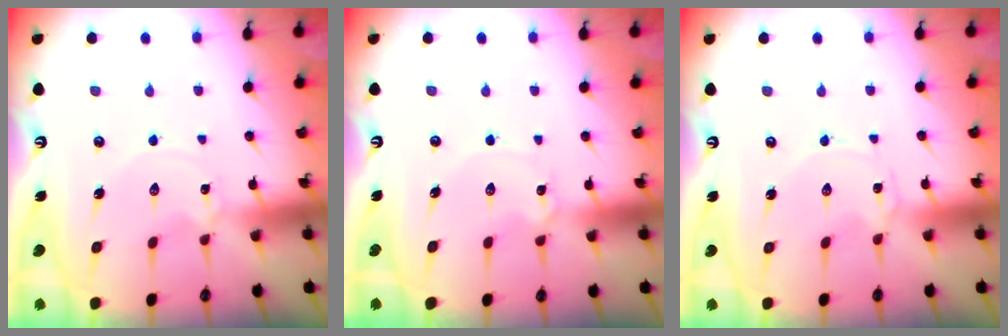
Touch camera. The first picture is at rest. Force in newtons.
{"total": 1.6, "press": 1.6, "slide": 0.1}
{"total": 0.0}